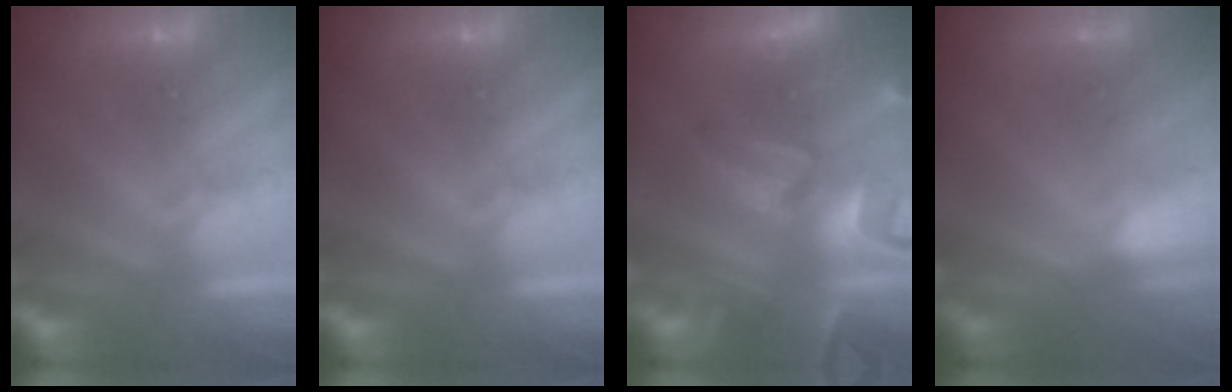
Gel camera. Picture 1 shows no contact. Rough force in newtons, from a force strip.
{"total": 0.0}
{"total": 7.6}
{"total": 2.9}